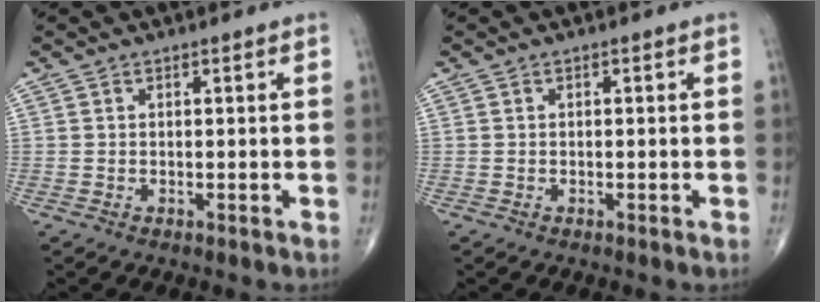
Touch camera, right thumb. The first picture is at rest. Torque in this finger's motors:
{"motor_torque": [-0.14, -0.18, -0.07, -0.14, 0.00]}